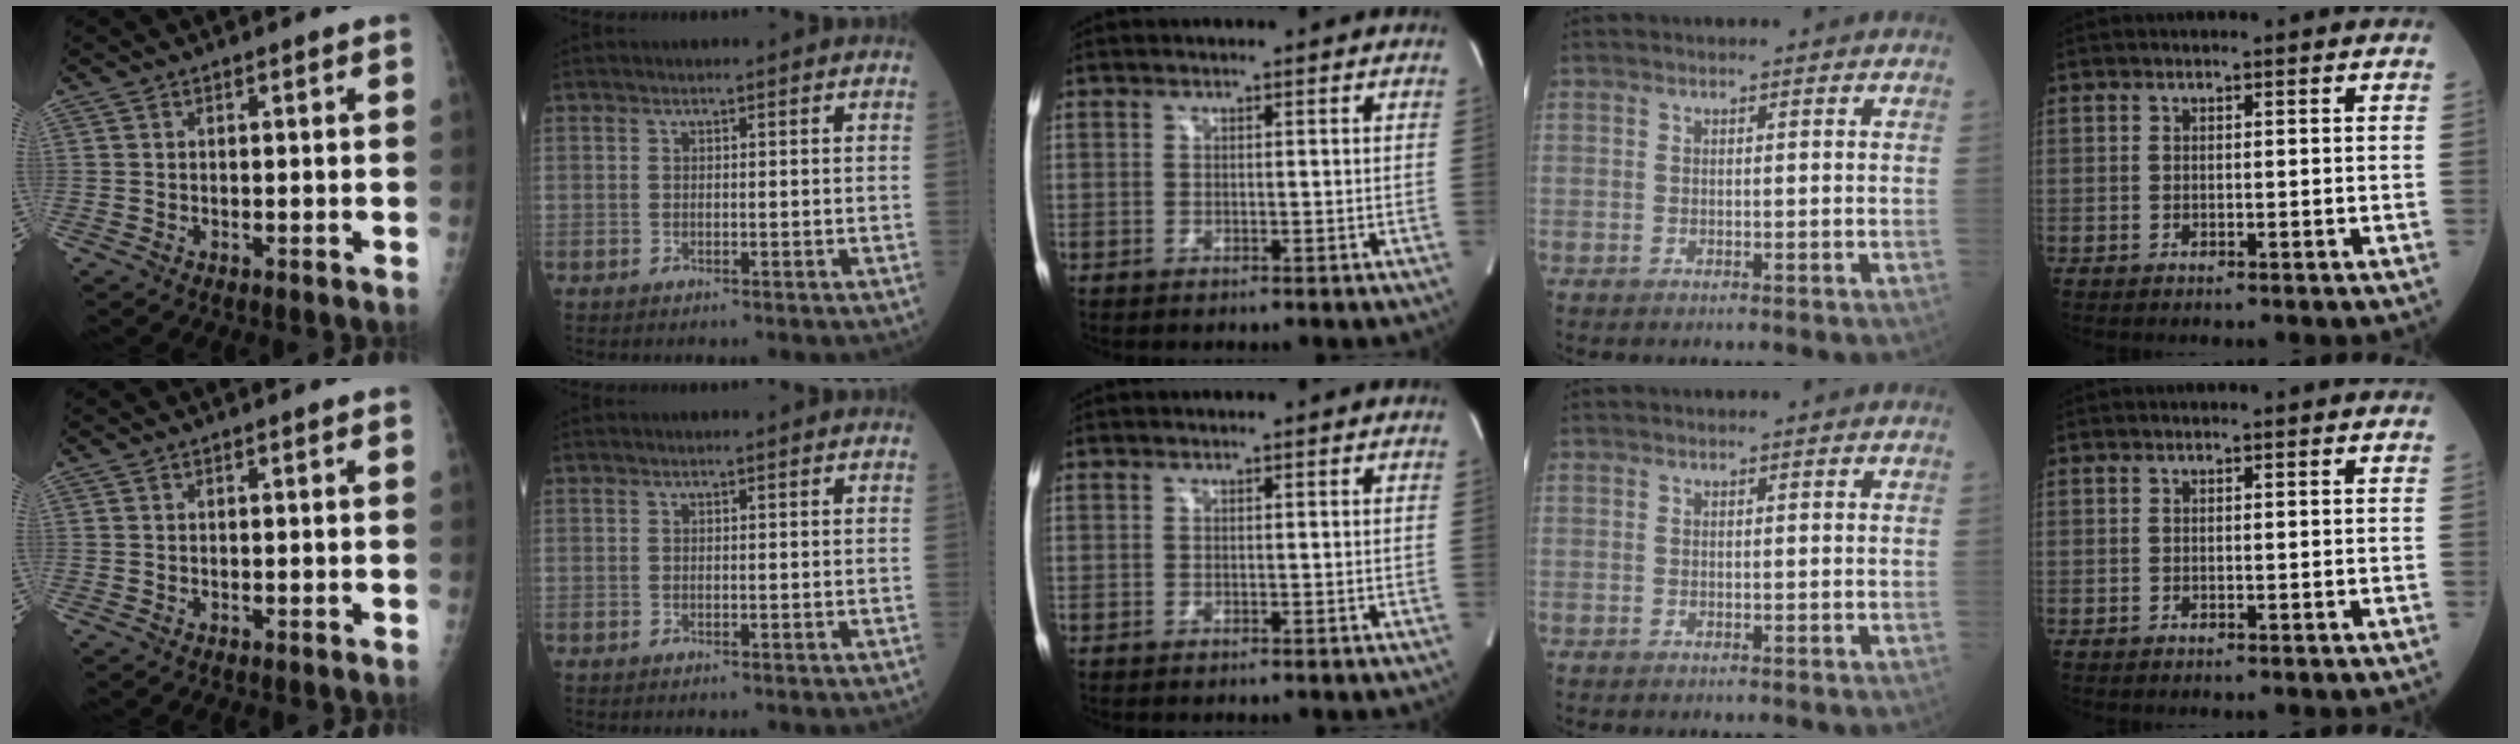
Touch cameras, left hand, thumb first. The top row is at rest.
{}